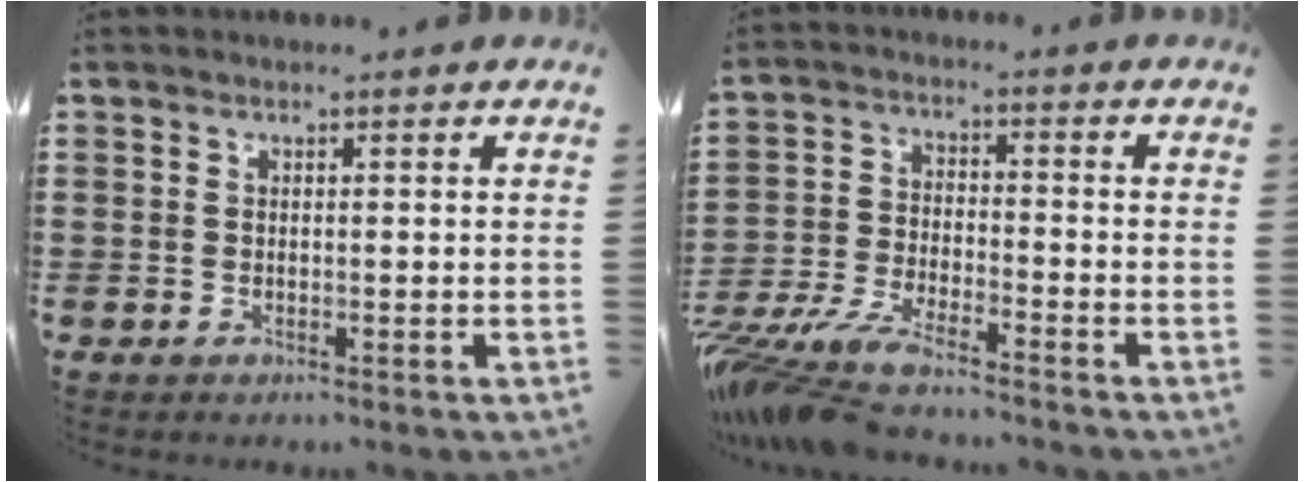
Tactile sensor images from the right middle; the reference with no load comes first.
{"total": 7.9, "force": [-7.3, 1.1, 2.8], "torque": [-0.076, 0.000, -0.146]}